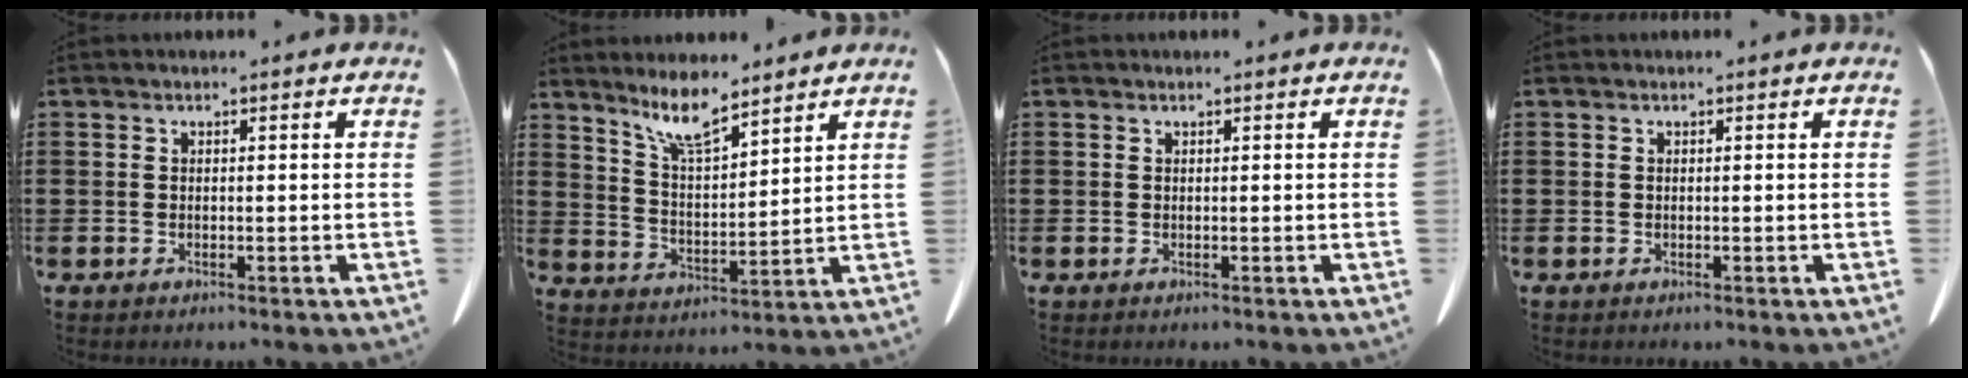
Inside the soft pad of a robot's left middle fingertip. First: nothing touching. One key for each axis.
{"total": 7.7, "fx": 6.5, "fy": 1.3, "fz": 4.0, "tx": -0.098, "ty": -0.024, "tz": 0.118}
{"total": 0.0}
{"total": 0.0}